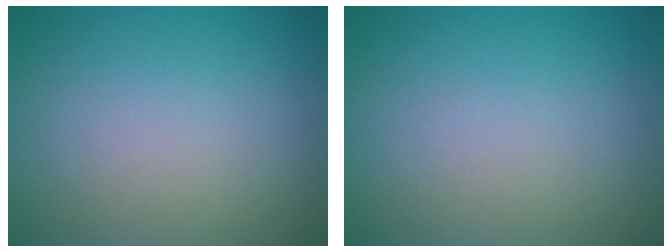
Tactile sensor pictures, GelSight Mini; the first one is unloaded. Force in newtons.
{"total": 0.0}